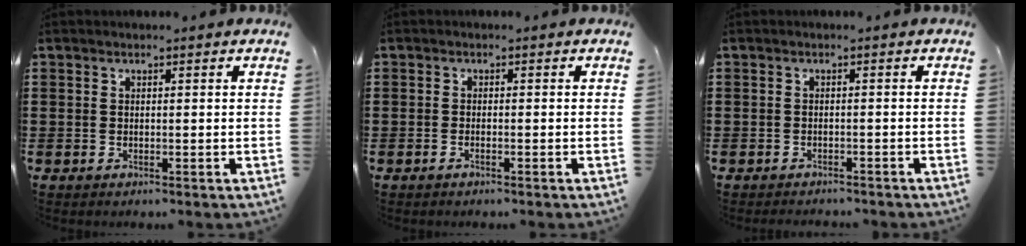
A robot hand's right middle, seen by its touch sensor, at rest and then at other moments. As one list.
[{"total": 0.7, "force": [-0.5, 0.1, 0.5], "torque": [-0.012, -0.004, -0.008]}, {"total": 1.0, "force": [-1.0, 0.0, -0.1], "torque": [-0.002, 0.001, -0.022]}]